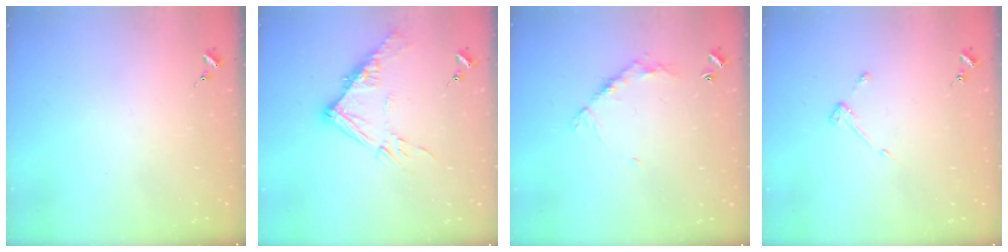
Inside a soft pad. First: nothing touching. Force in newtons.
{"total": 13.2, "press": 13.2, "slide": 1.2}
{"total": 8.1, "press": 8.1, "slide": 0.7}
{"total": 3.0, "press": 3.0, "slide": 0.4}